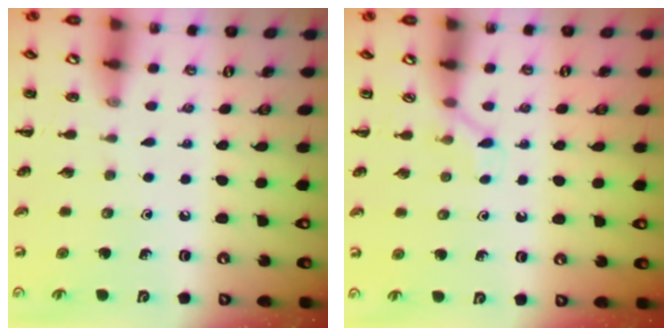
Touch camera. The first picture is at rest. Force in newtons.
{"total": 2.6, "press": 2.5, "slide": 0.9}